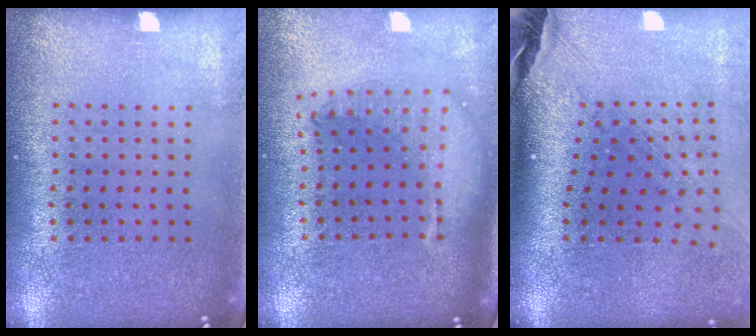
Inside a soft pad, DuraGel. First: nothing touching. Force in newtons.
{"total": 1.9, "press": 1.6, "slide": 1.1}
{"total": 2.4, "press": 1.8, "slide": 1.6}